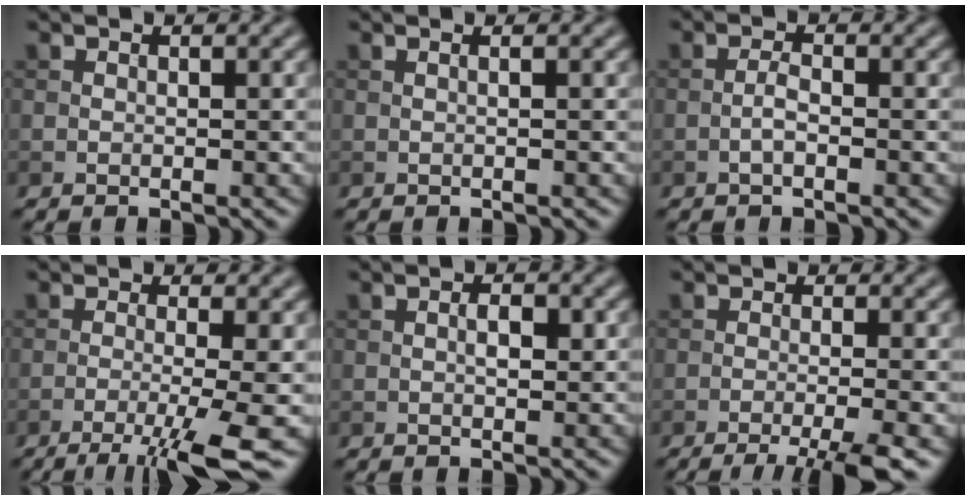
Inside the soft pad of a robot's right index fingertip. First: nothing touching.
{"total": 1.3, "force": [0.4, 0.4, 1.2], "torque": [-0.009, -0.001, -0.007]}
{"total": 1.4, "force": [-0.7, 0.4, 1.2], "torque": [-0.026, 0.003, -0.016]}
{"total": 7.0, "force": [-3.3, 1.1, 6.1], "torque": [-0.089, -0.005, -0.060]}
{"total": 1.8, "force": [0.2, 0.8, 1.6], "torque": [-0.024, -0.002, 0.002]}
{"total": 5.3, "force": [-3.1, 0.9, 4.2], "torque": [-0.052, -0.001, -0.054]}